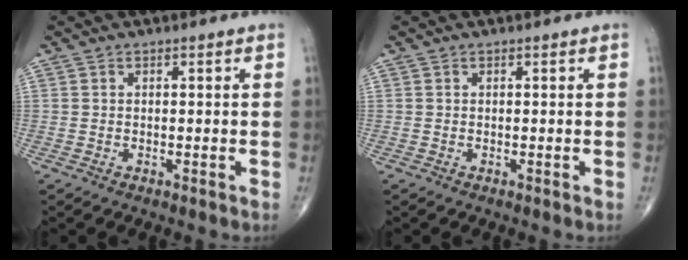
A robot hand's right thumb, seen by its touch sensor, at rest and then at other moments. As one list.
[{"total": 0.0}]